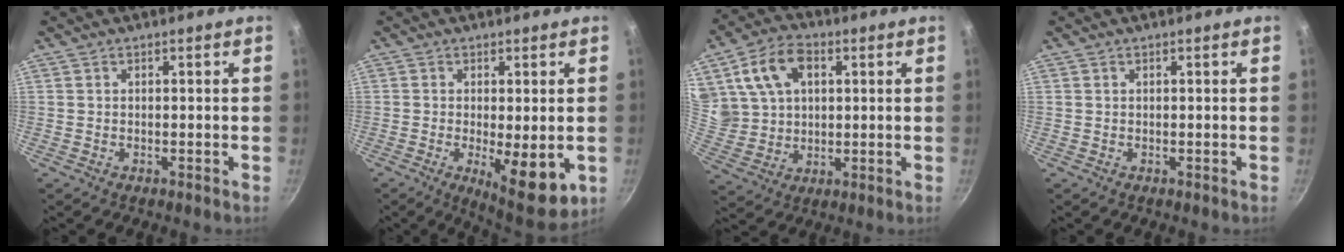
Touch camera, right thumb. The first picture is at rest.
{"total": 10.5, "force": [-2.0, 3.4, 9.7], "torque": [-0.129, -0.011, -0.015]}
{"total": 14.1, "force": [4.7, 10.3, 8.5], "torque": [-0.144, -0.001, 0.093]}
{"total": 0.0}